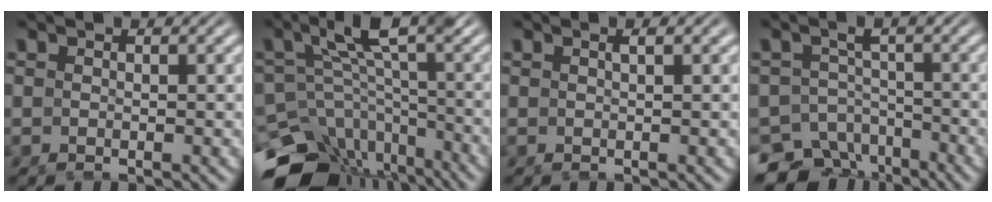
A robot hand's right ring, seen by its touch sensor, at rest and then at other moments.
{"total": 12.2, "force": [-5.7, 7.7, 7.5], "torque": [-0.133, -0.058, -0.075]}
{"total": 0.7, "force": [0.4, -0.3, 0.5], "torque": [-0.007, 0.006, 0.009]}
{"total": 11.1, "force": [-6.9, 7.9, 3.4], "torque": [-0.065, -0.047, -0.112]}